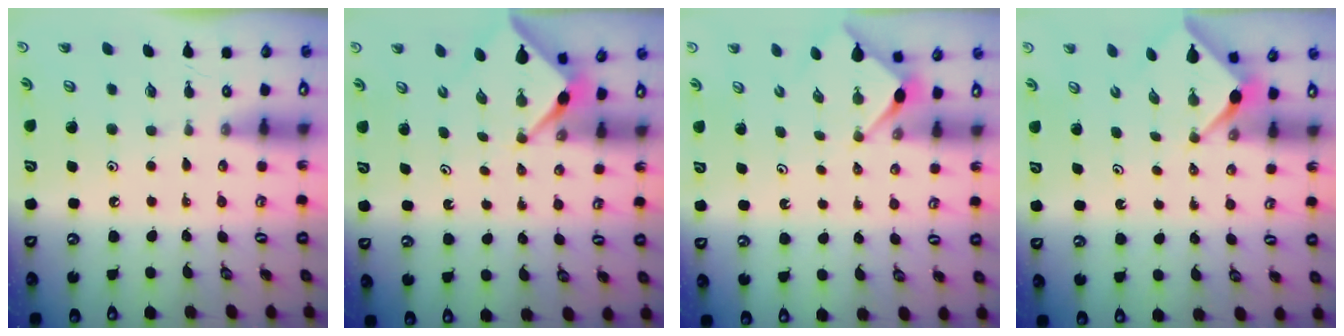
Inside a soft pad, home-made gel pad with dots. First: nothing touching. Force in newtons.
{"total": 3.2, "press": 3.2, "slide": 0.3}
{"total": 2.9, "press": 2.9, "slide": 0.3}
{"total": 2.4, "press": 2.4, "slide": 0.3}